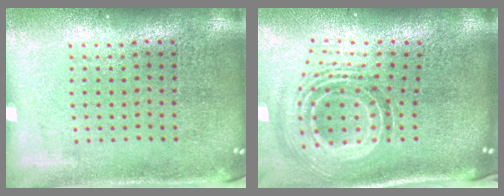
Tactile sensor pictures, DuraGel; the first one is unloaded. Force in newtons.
{"total": 2.0, "press": 1.4, "slide": 1.3}